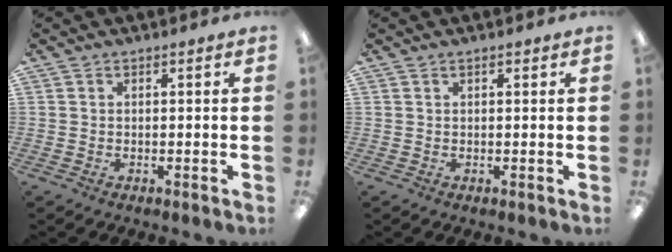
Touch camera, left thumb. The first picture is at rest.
{"total": 0.7, "force": [0.5, 0.3, 0.5], "torque": [-0.010, 0.002, 0.008]}